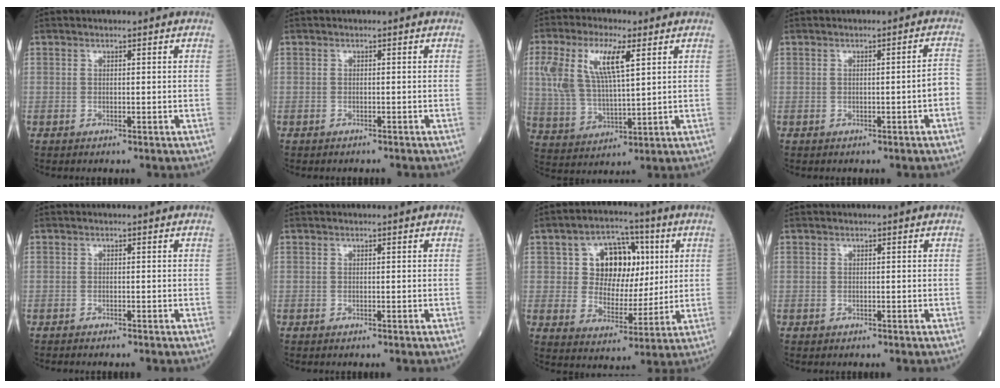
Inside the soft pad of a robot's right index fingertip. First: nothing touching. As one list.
[{"total": 1.4, "force": [-1.3, 0.5, 0.0], "torque": [-0.003, 0.001, -0.020]}, {"total": 11.3, "force": [4.3, 3.5, 9.9], "torque": [-0.224, 0.018, 0.089]}, {"total": 2.5, "force": [-0.9, 0.0, 2.3], "torque": [-0.027, 0.006, -0.014]}, {"total": 1.5, "force": [-1.3, -0.1, 0.6], "torque": [-0.007, 0.000, -0.017]}, {"total": 0.0}, {"total": 11.4, "force": [3.4, 7.7, 7.6], "torque": [-0.121, 0.029, 0.061]}, {"total": 0.0}]